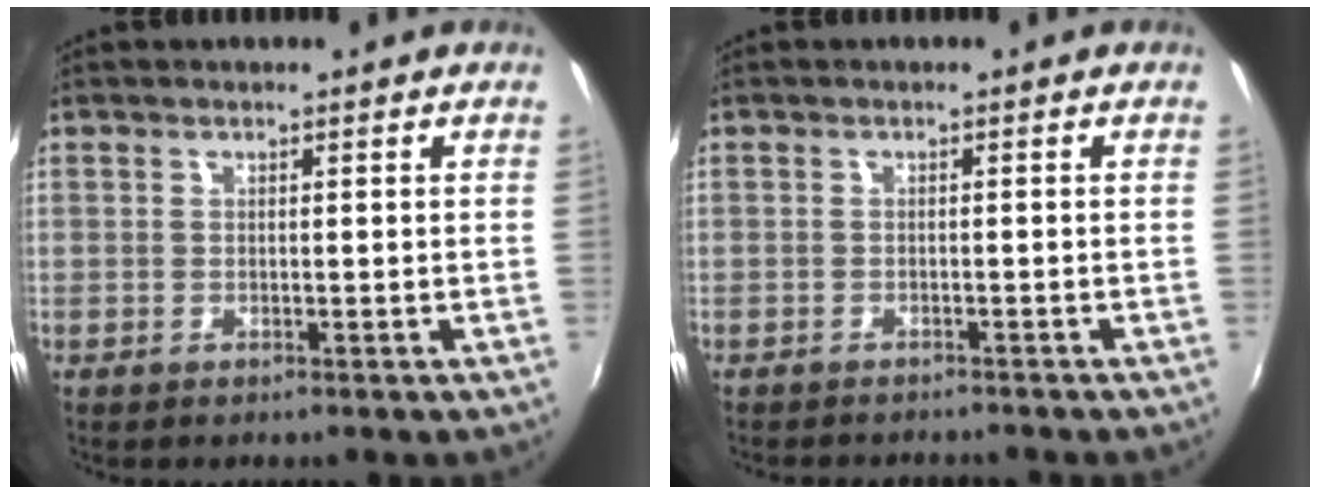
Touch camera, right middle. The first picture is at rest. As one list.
[{"total": 3.7, "force": [-3.5, 0.8, 1.0], "torque": [-0.029, -0.014, -0.052]}]